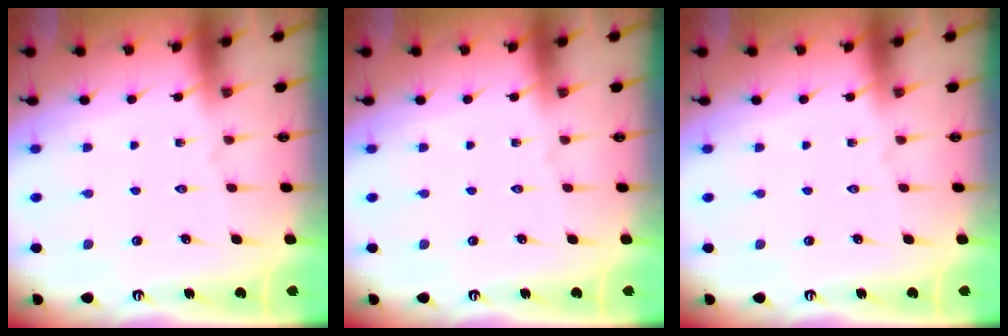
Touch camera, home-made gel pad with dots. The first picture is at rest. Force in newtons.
{"total": 0.0}
{"total": 0.0}